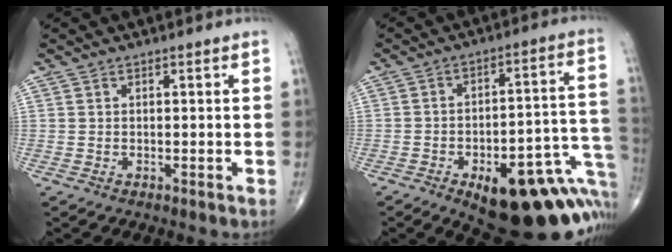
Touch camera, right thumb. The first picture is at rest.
{"total": 25.1, "force": [-10.5, 10.3, 20.3], "torque": [-0.182, 0.069, -0.127]}